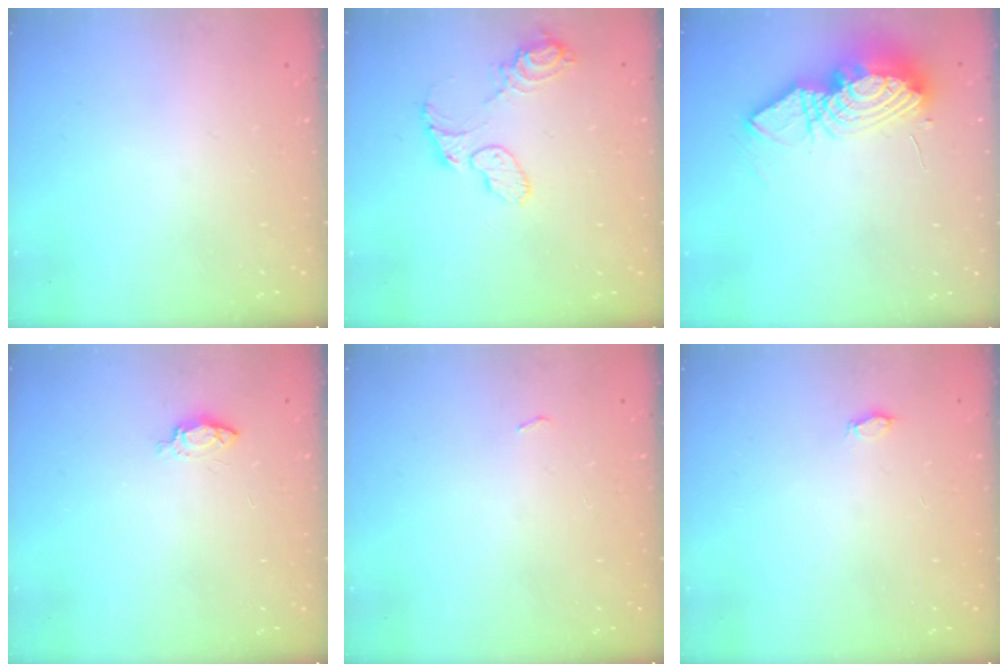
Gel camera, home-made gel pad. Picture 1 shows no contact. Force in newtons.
{"total": 9.1, "press": 9.1, "slide": 0.6}
{"total": 14.4, "press": 14.3, "slide": 1.4}
{"total": 3.8, "press": 3.7, "slide": 0.6}
{"total": 2.7, "press": 2.3, "slide": 1.4}
{"total": 2.9, "press": 2.7, "slide": 1.2}